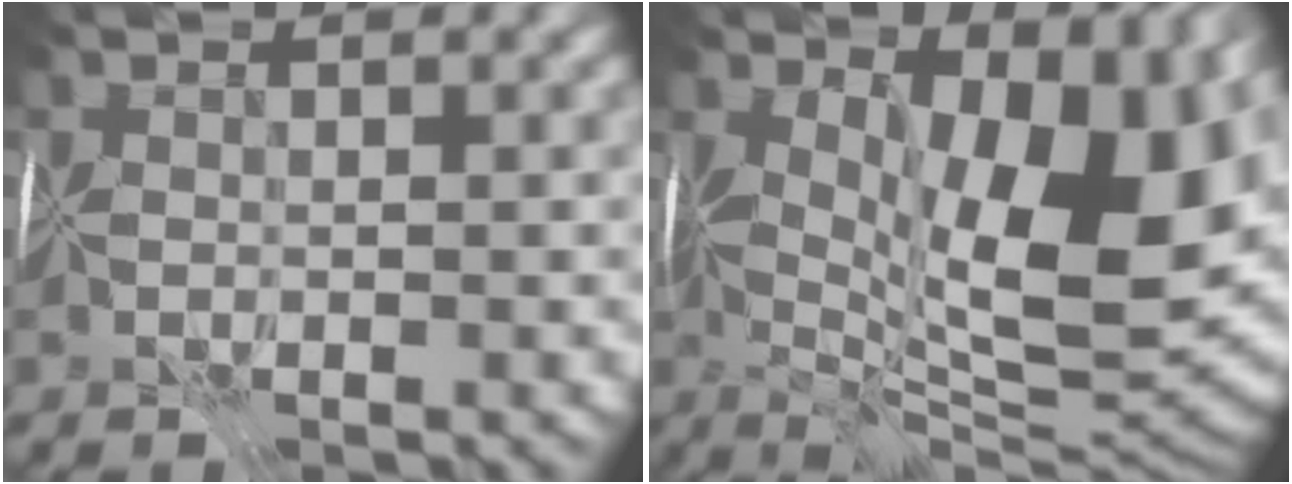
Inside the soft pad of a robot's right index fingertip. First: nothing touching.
{"total": 14.9, "force": [2.3, 6.2, 13.3], "torque": [-0.160, -0.004, 0.053]}